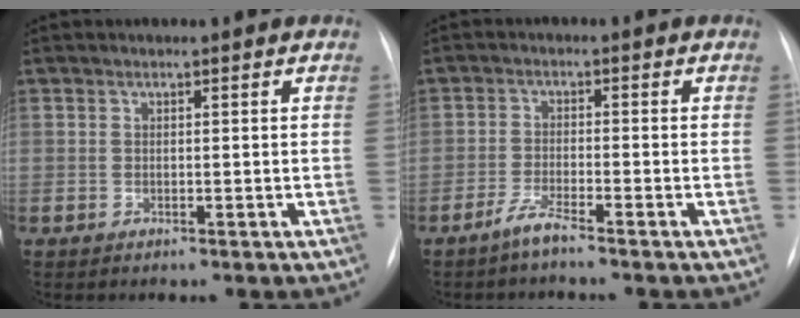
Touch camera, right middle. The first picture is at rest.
{"total": 3.0, "force": [-2.5, -0.3, 1.6], "torque": [-0.042, -0.006, -0.054]}